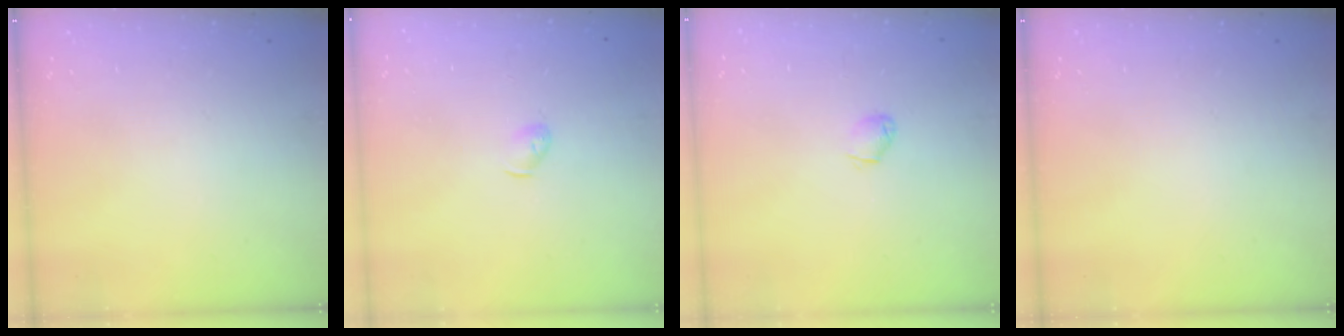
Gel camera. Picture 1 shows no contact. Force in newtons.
{"total": 4.0, "press": 3.9, "slide": 0.8}
{"total": 2.0, "press": 2.0, "slide": 0.4}
{"total": 0.0}